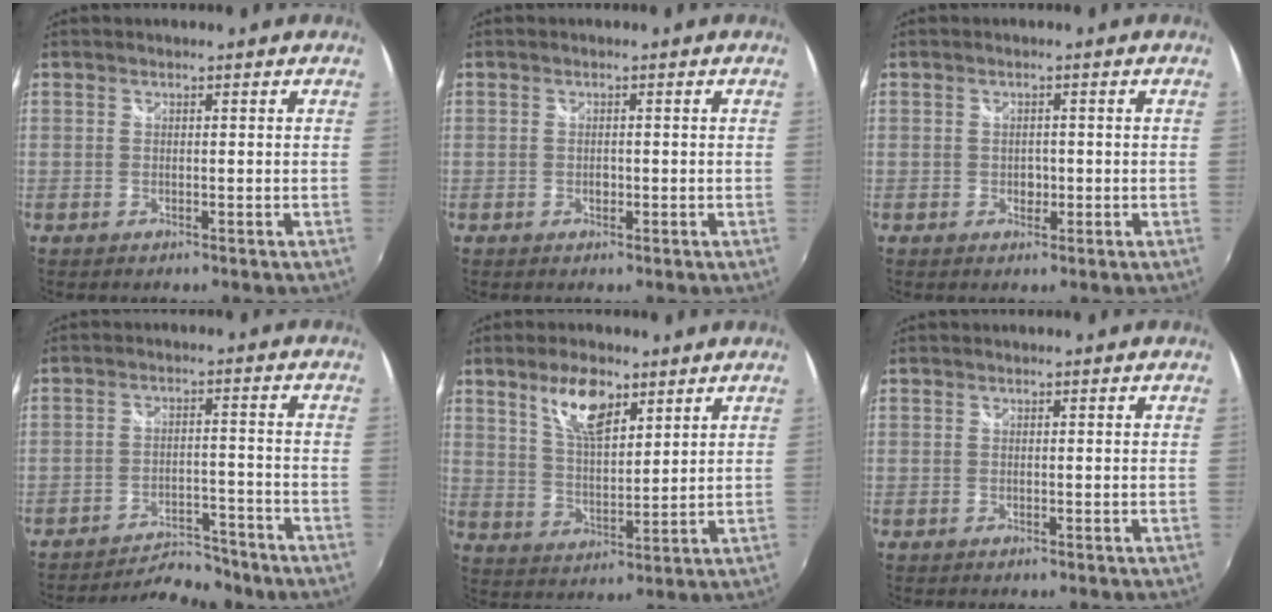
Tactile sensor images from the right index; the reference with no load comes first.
{"total": 1.1, "force": [-0.3, 0.9, 0.7], "torque": [-0.012, 0.001, -0.006]}
{"total": 1.9, "force": [-0.4, 1.6, 0.9], "torque": [-0.013, 0.001, -0.006]}
{"total": 10.3, "force": [-9.7, 2.1, 2.7], "torque": [-0.070, 0.003, -0.141]}
{"total": 9.0, "force": [5.5, 3.6, 6.2], "torque": [-0.110, 0.008, 0.107]}
{"total": 0.0}